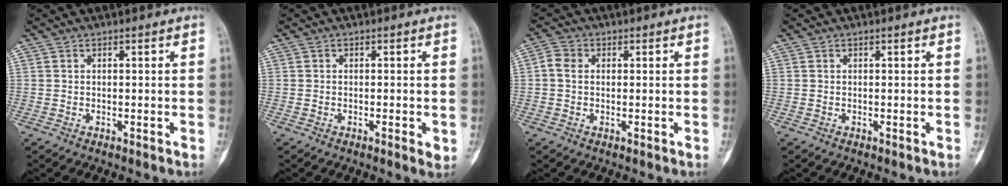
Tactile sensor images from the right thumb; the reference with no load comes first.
{"total": 2.1, "force": [-0.6, 0.6, 1.9], "torque": [-0.030, -0.004, -0.007]}
{"total": 2.7, "force": [0.0, 2.2, 1.7], "torque": [-0.031, 0.007, -0.008]}
{"total": 0.0}